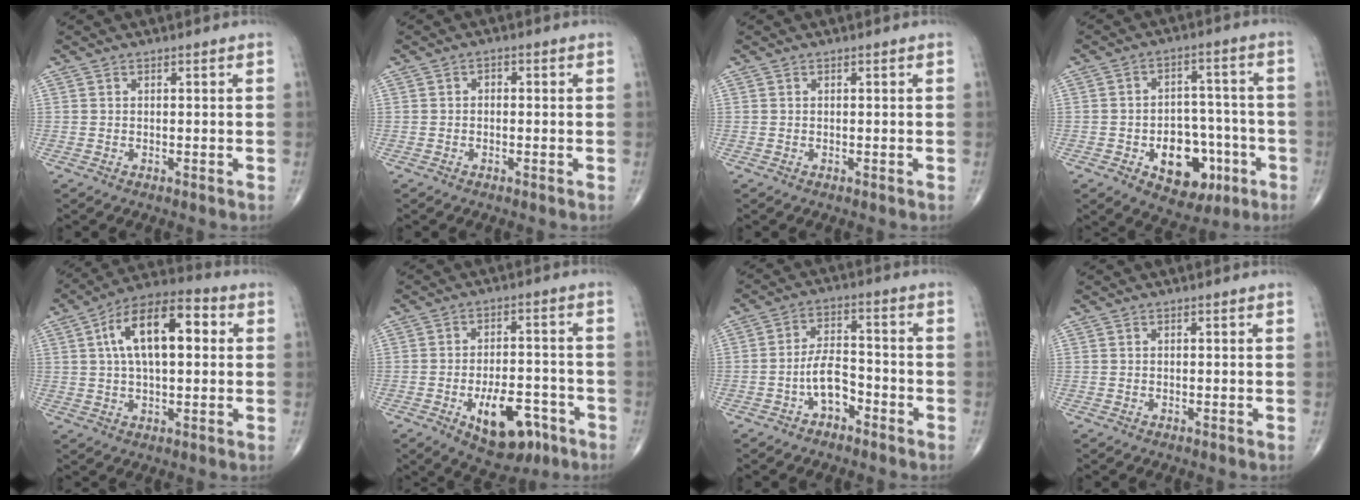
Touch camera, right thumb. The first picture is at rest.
{"total": 1.1, "force": [-0.2, 0.8, 0.7], "torque": [0.000, 0.005, -0.009]}
{"total": 0.0}
{"total": 13.4, "force": [-5.2, 9.0, 8.5], "torque": [-0.072, 0.045, -0.063]}
{"total": 15.6, "force": [3.2, 7.4, 13.3], "torque": [-0.212, 0.027, 0.045]}
{"total": 12.5, "force": [-5.7, 6.5, 9.1], "torque": [-0.107, 0.029, -0.075]}
{"total": 6.5, "force": [-3.2, 3.7, 4.3], "torque": [-0.060, 0.037, -0.061]}
{"total": 0.0}